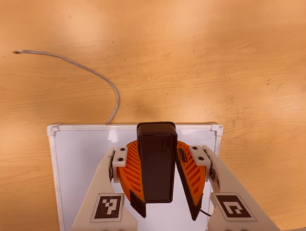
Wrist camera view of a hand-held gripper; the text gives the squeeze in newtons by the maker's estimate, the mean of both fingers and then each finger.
{"total": 10.2, "left": 9.4, "right": 11.0}